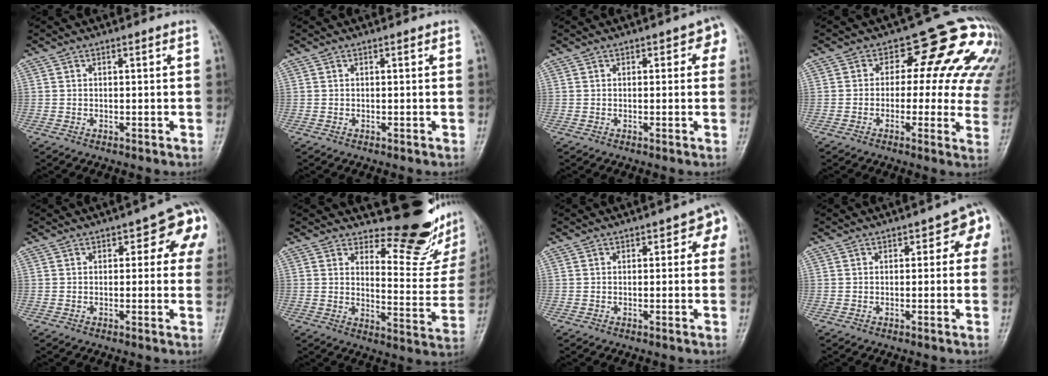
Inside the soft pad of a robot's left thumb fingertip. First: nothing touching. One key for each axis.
{"total": 0.0}
{"total": 3.4, "fx": 1.0, "fy": 2.0, "fz": 2.6, "tx": 0.000, "ty": 0.003, "tz": 0.002}
{"total": 15.4, "fx": 4.5, "fy": 9.0, "fz": 11.6, "tx": -0.079, "ty": 0.003, "tz": 0.028}
{"total": 8.5, "fx": 2.7, "fy": 4.1, "fz": 6.9, "tx": -0.033, "ty": 0.003, "tz": 0.017}
{"total": 15.0, "fx": 13.1, "fy": 4.4, "fz": 6.1, "tx": -0.040, "ty": -0.138, "tz": 0.165}
{"total": 4.2, "fx": 1.1, "fy": 2.4, "fz": 3.3, "tx": -0.004, "ty": 0.004, "tz": 0.000}
{"total": 4.9, "fx": 1.0, "fy": 2.8, "fz": 4.0, "tx": -0.008, "ty": 0.009, "tz": -0.002}